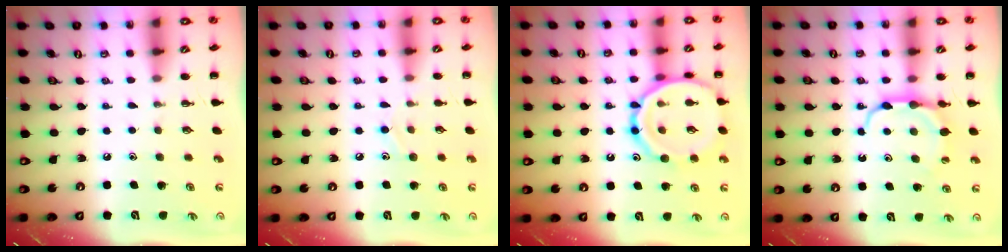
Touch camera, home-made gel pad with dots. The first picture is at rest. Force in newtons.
{"total": 7.0, "press": 6.7, "slide": 1.9}
{"total": 17.7, "press": 17.7, "slide": 1.3}
{"total": 7.9, "press": 7.8, "slide": 1.0}